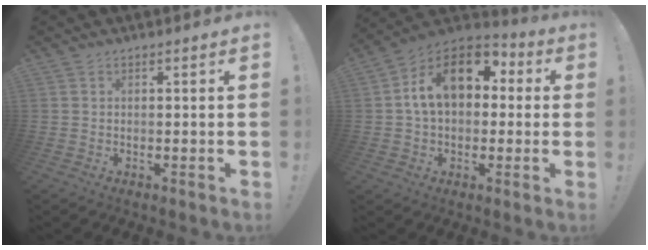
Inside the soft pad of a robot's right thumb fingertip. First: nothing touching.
{"total": 17.0, "force": [4.6, 11.4, 11.8], "torque": [-0.186, 0.007, 0.084]}